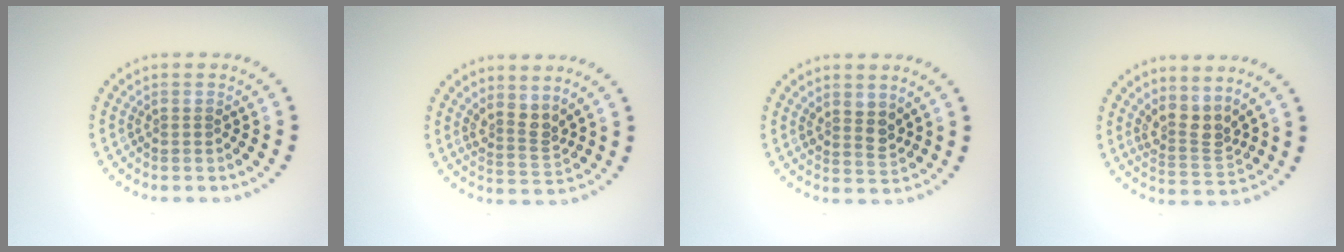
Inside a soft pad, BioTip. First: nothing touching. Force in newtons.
{"total": 2.4, "press": 1.8, "slide": 1.6}
{"total": 1.9, "press": 1.6, "slide": 1.0}
{"total": 3.0, "press": 2.1, "slide": 2.1}